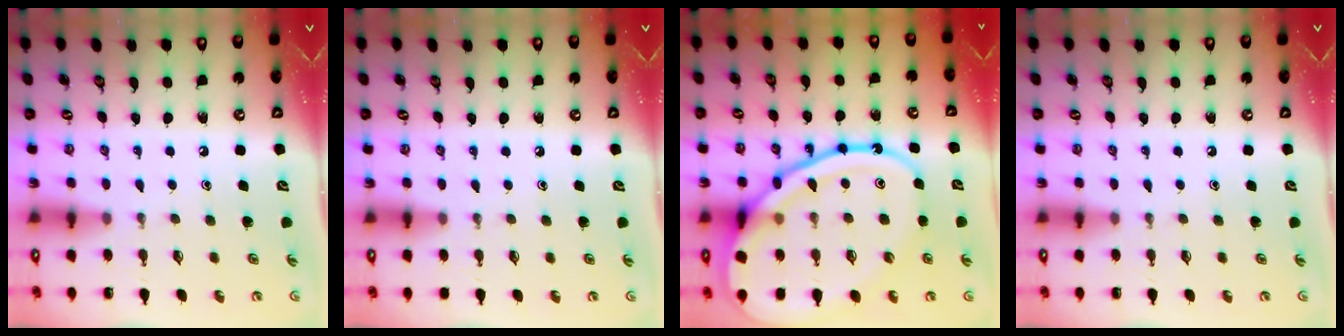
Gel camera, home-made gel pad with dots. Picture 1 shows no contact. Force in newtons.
{"total": 2.3, "press": 2.3, "slide": 0.4}
{"total": 22.4, "press": 22.3, "slide": 1.9}
{"total": 0.0}